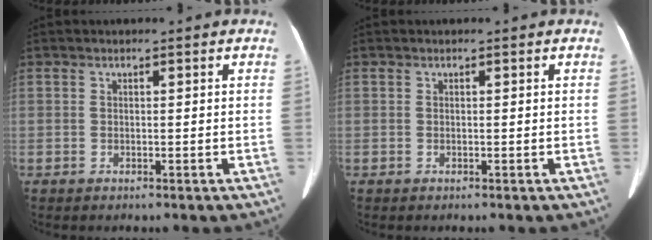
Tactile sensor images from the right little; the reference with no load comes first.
{"total": 0.0}